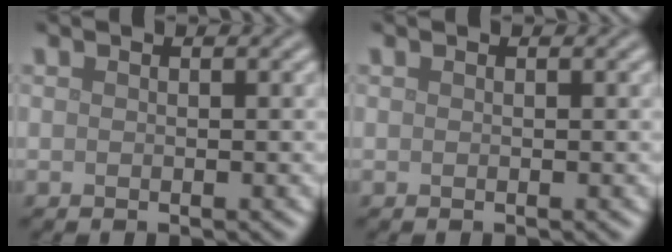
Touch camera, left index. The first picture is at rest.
{"total": 0.0}